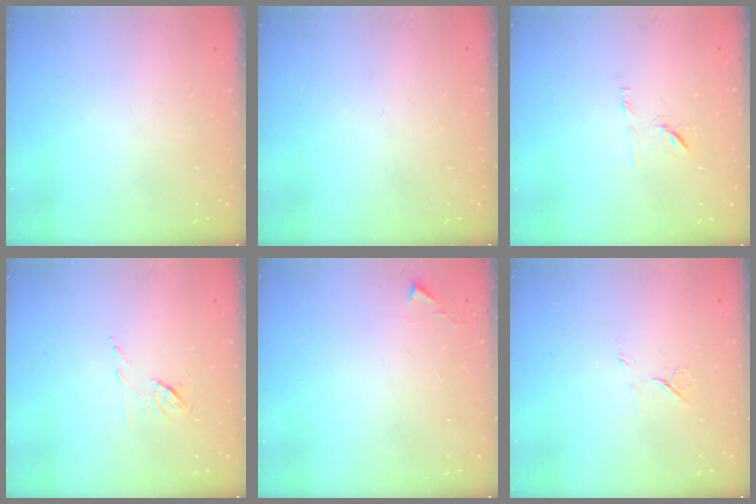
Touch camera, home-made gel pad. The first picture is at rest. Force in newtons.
{"total": 0.0}
{"total": 7.5, "press": 7.4, "slide": 0.6}
{"total": 5.4, "press": 5.3, "slide": 0.9}
{"total": 2.7, "press": 2.7, "slide": 0.5}
{"total": 6.0, "press": 6.0, "slide": 0.8}